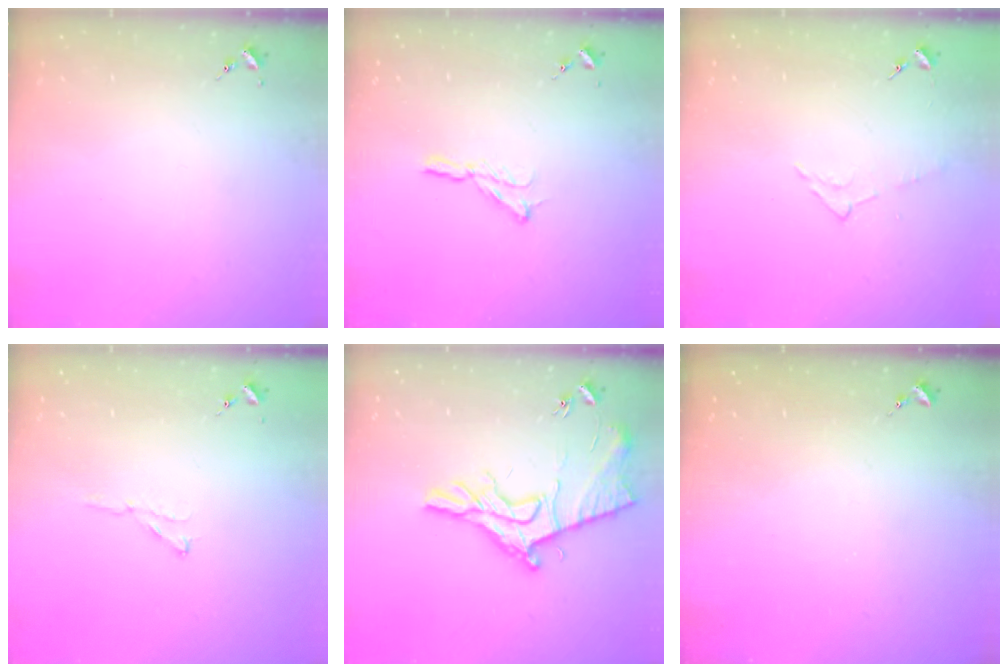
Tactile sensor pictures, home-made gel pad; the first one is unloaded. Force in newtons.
{"total": 5.4, "press": 5.4, "slide": 0.4}
{"total": 4.7, "press": 4.7, "slide": 0.5}
{"total": 3.5, "press": 3.5, "slide": 0.4}
{"total": 15.3, "press": 15.3, "slide": 0.6}
{"total": 0.0}